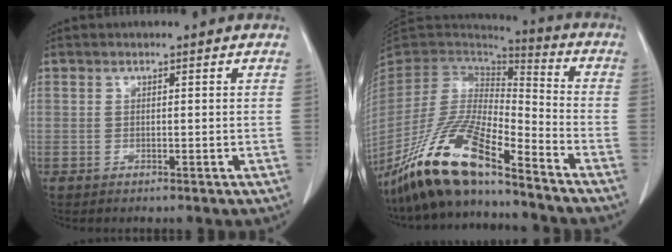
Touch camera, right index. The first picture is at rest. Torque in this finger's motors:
{"motor_torque": [1.08, -1.06, 0.72, 0.21]}